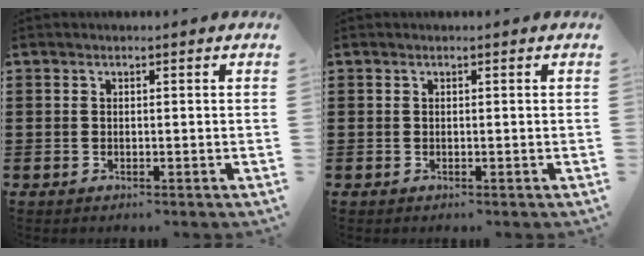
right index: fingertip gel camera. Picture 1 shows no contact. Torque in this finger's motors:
{"motor_torque": [0.06, 0.25, 0.00, 0.00]}